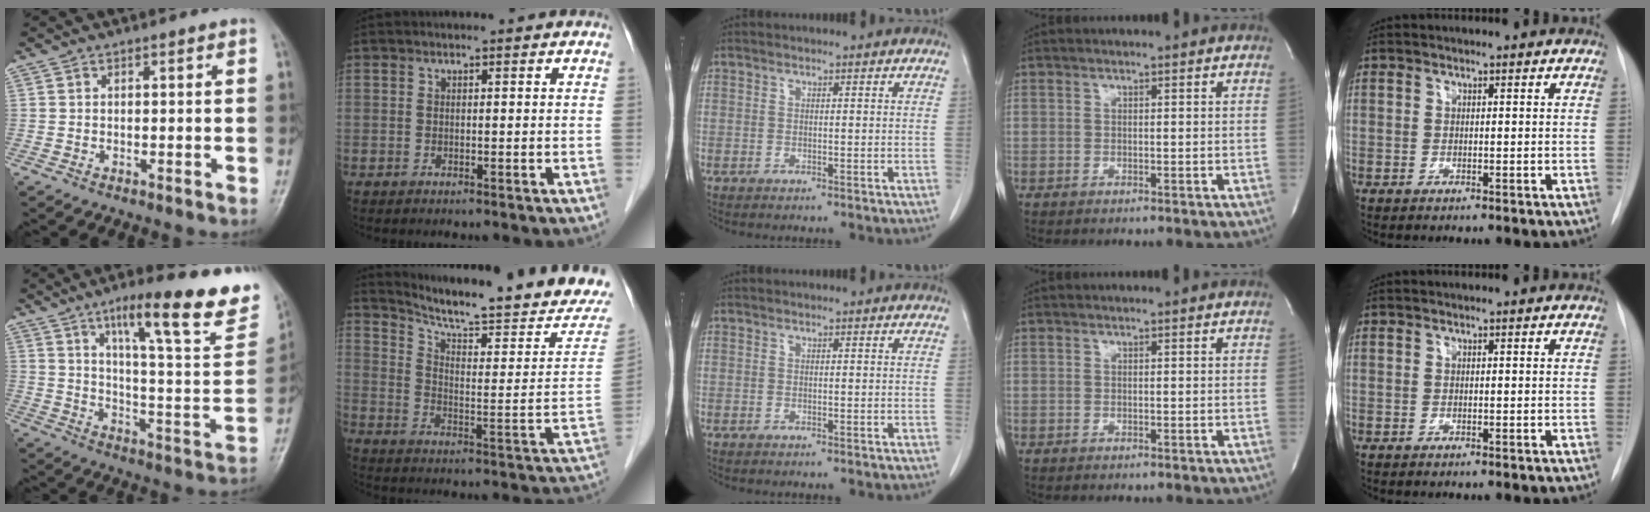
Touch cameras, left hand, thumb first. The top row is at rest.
{"thumb": {"total": 23.9, "force": [14.8, 5.1, 18.1], "torque": [-0.224, -0.058, 0.222]}, "index": {"total": 20.8, "force": [18.5, 1.6, 9.2], "torque": [-0.142, -0.050, 0.249]}}